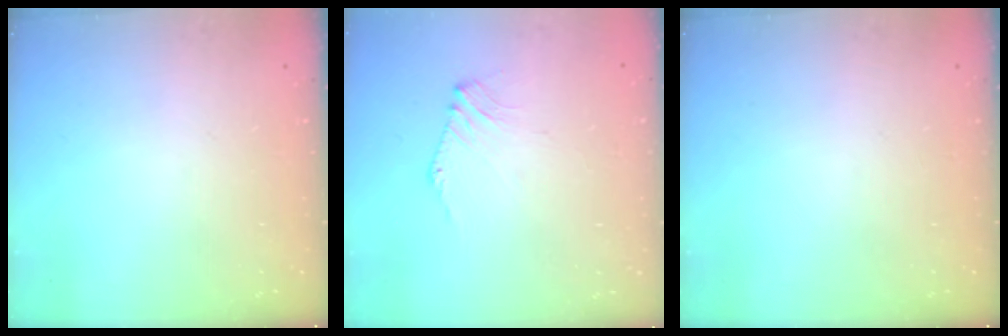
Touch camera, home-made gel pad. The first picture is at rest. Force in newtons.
{"total": 2.1, "press": 2.0, "slide": 0.5}
{"total": 0.0}